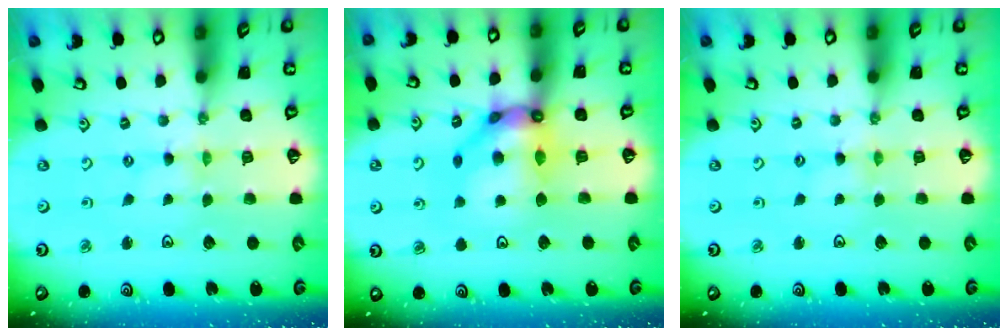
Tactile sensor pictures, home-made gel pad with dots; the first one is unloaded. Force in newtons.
{"total": 13.7, "press": 13.6, "slide": 1.5}
{"total": 2.2, "press": 2.2, "slide": 0.4}